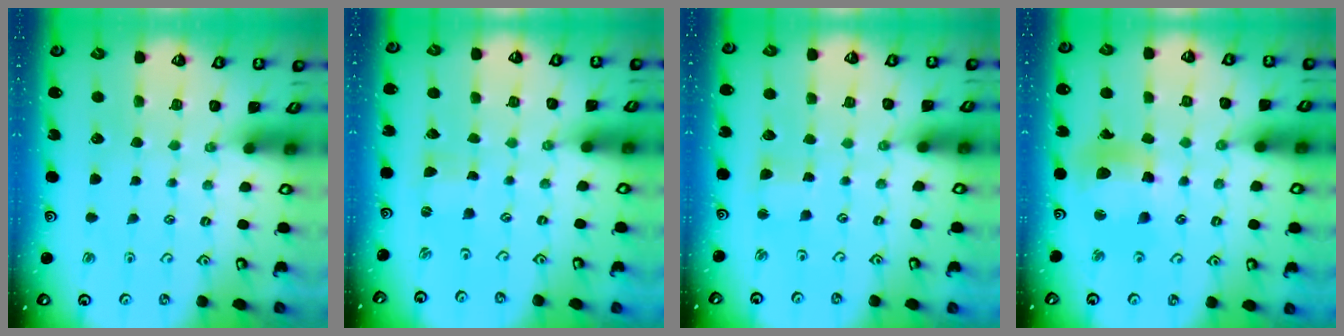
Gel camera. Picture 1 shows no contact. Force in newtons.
{"total": 0.0}
{"total": 2.6, "press": 2.6, "slide": 0.4}
{"total": 12.3, "press": 12.2, "slide": 1.7}